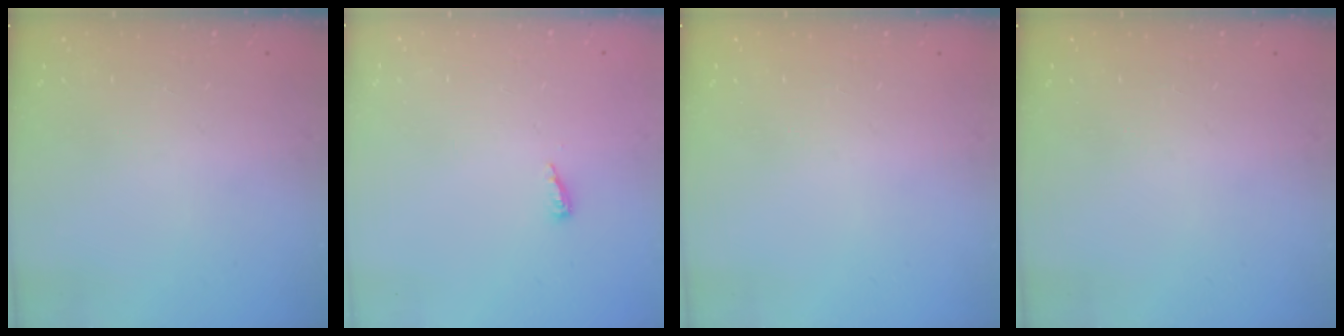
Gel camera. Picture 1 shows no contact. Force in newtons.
{"total": 4.2, "press": 4.1, "slide": 0.4}
{"total": 0.0}
{"total": 0.0}